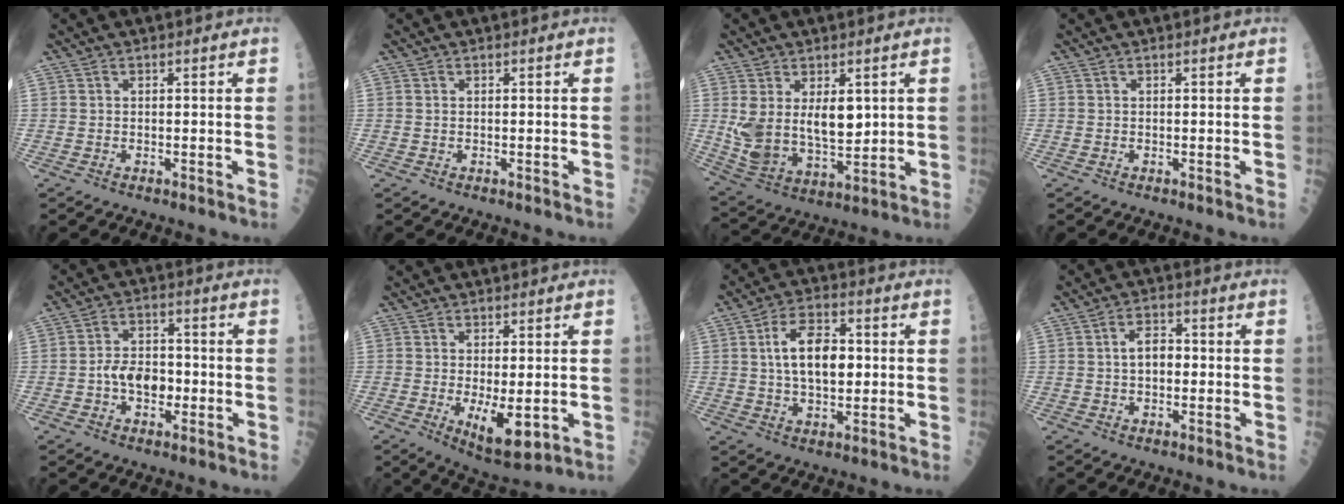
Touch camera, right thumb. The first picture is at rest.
{"total": 0.0}
{"total": 12.2, "force": [2.6, 6.8, 9.7], "torque": [-0.161, -0.023, 0.066]}
{"total": 0.0}
{"total": 7.5, "force": [-1.6, 4.9, 5.4], "torque": [-0.065, 0.022, -0.032]}
{"total": 7.9, "force": [-1.3, 3.1, 7.1], "torque": [-0.104, -0.020, -0.007]}
{"total": 10.7, "force": [1.2, 5.8, 8.9], "torque": [-0.134, 0.006, 0.020]}
{"total": 4.6, "force": [0.0, 2.8, 3.6], "torque": [-0.050, 0.013, -0.004]}